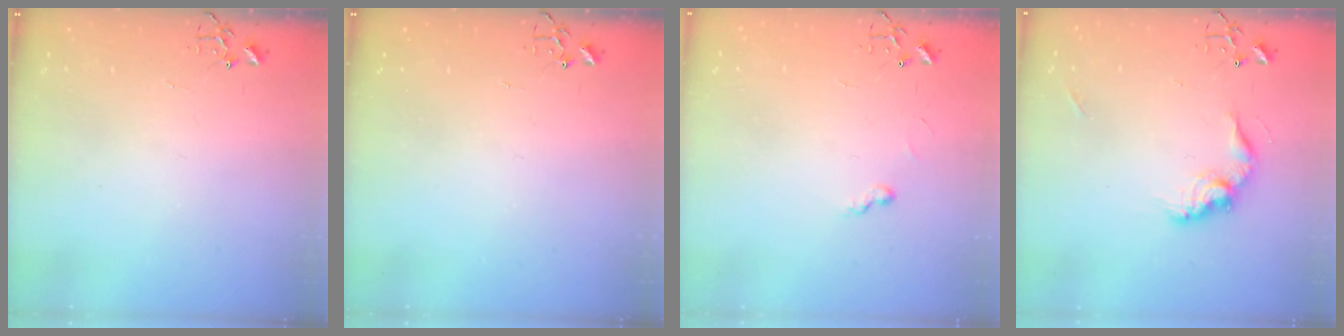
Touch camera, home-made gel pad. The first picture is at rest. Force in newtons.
{"total": 0.0}
{"total": 5.2, "press": 5.2, "slide": 0.4}
{"total": 12.6, "press": 12.6, "slide": 0.7}